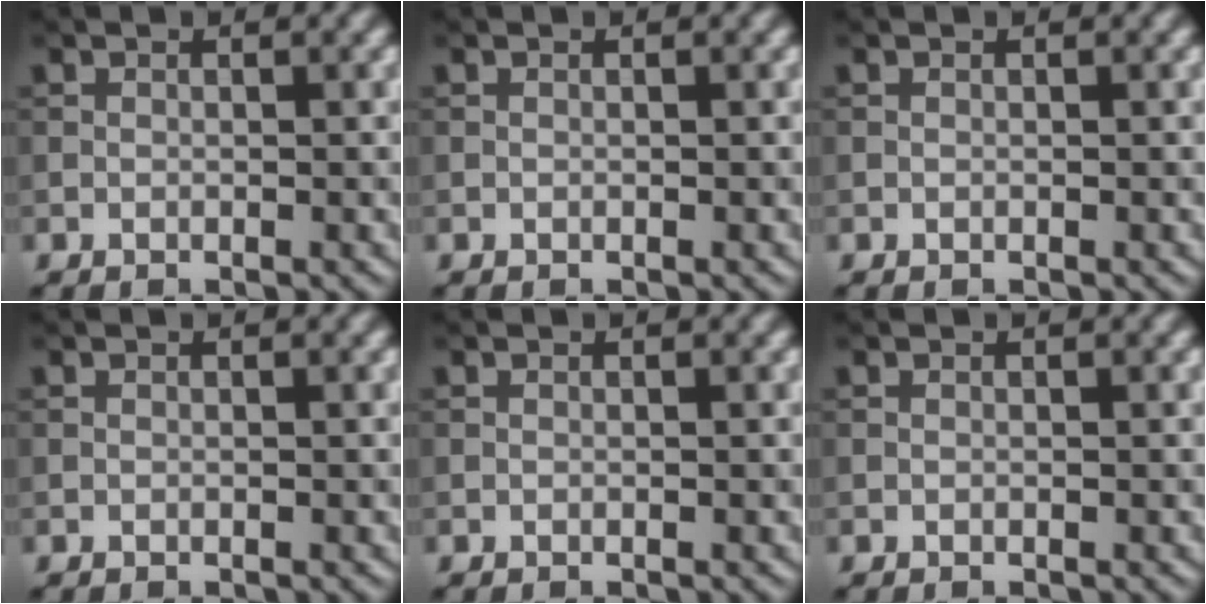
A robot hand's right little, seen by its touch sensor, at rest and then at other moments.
{"total": 0.0}
{"total": 0.0}
{"total": 0.0}
{"total": 0.0}
{"total": 0.0}